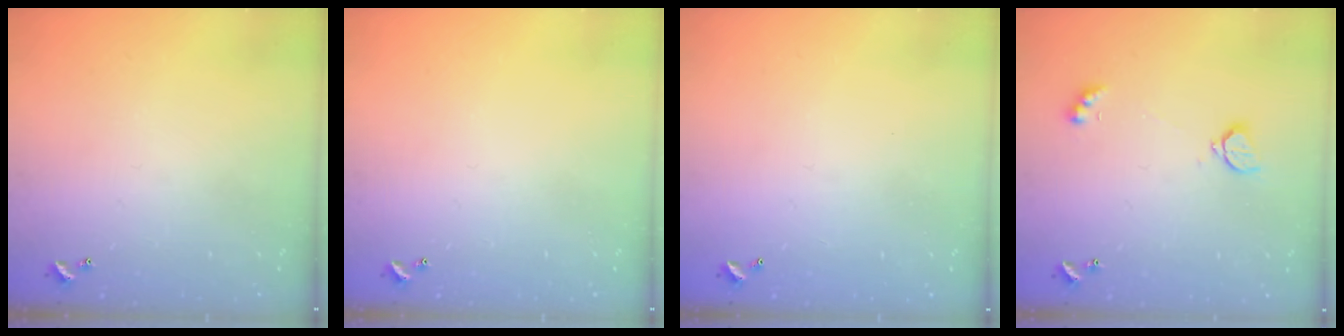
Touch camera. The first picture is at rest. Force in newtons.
{"total": 0.0}
{"total": 2.7, "press": 2.7, "slide": 0.1}
{"total": 2.4, "press": 2.3, "slide": 0.8}